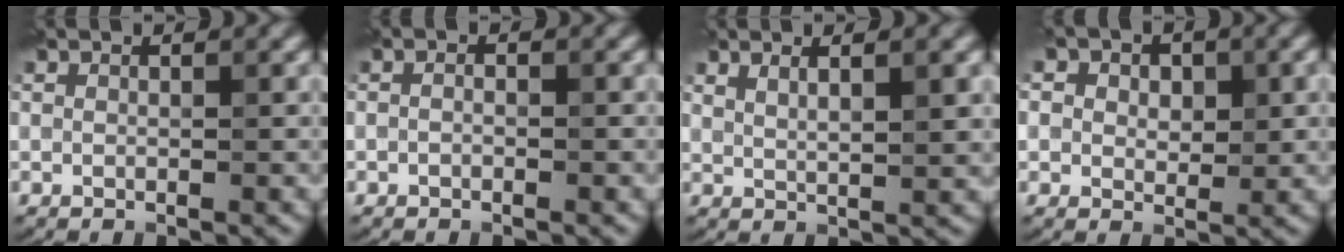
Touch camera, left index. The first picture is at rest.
{"total": 0.6, "force": [-0.3, 0.4, 0.5], "torque": [-0.008, -0.003, -0.007]}
{"total": 3.3, "force": [1.6, 1.0, 2.7], "torque": [-0.030, 0.000, 0.025]}
{"total": 5.9, "force": [2.5, 4.1, 3.4], "torque": [-0.036, 0.021, 0.003]}